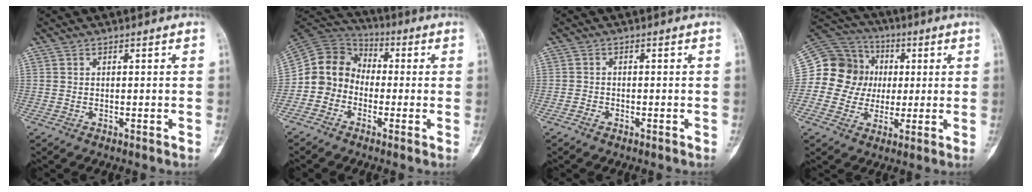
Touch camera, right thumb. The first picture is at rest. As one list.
[{"total": 9.9, "force": [-2.1, 8.7, 4.1], "torque": [-0.062, 0.054, -0.057]}, {"total": 1.1, "force": [-0.8, 0.6, 0.3], "torque": [-0.007, 0.003, -0.017]}, {"total": 15.9, "force": [0.9, 15.0, 5.4], "torque": [-0.071, 0.041, 0.016]}]